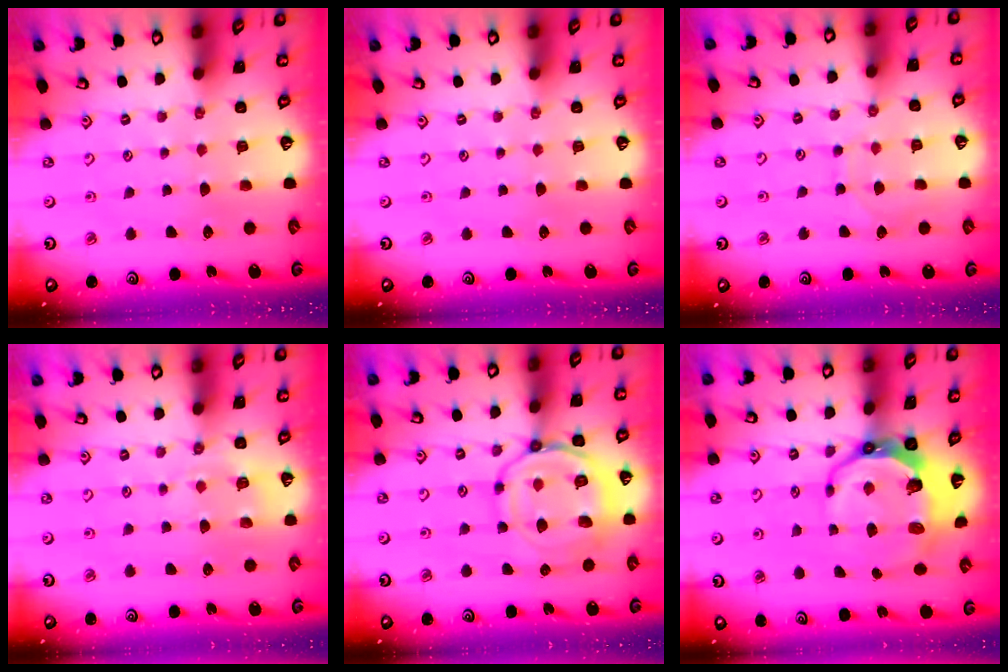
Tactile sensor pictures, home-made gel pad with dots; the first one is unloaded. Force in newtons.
{"total": 0.0}
{"total": 5.6, "press": 5.6, "slide": 0.5}
{"total": 4.9, "press": 4.8, "slide": 1.1}
{"total": 14.2, "press": 14.1, "slide": 1.6}
{"total": 10.1, "press": 9.3, "slide": 4.0}